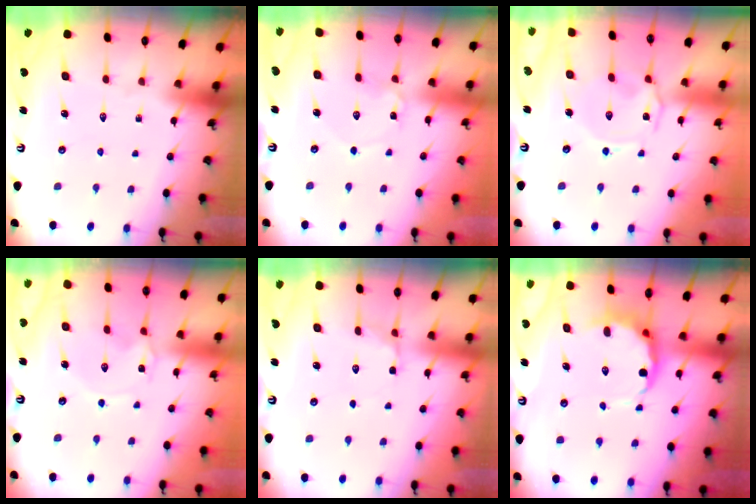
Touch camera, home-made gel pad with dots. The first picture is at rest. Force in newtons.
{"total": 1.6, "press": 1.6, "slide": 0.2}
{"total": 2.1, "press": 2.0, "slide": 0.7}
{"total": 0.9, "press": 0.9, "slide": 0.2}
{"total": 2.9, "press": 2.5, "slide": 1.5}
{"total": 6.9, "press": 6.4, "slide": 2.6}